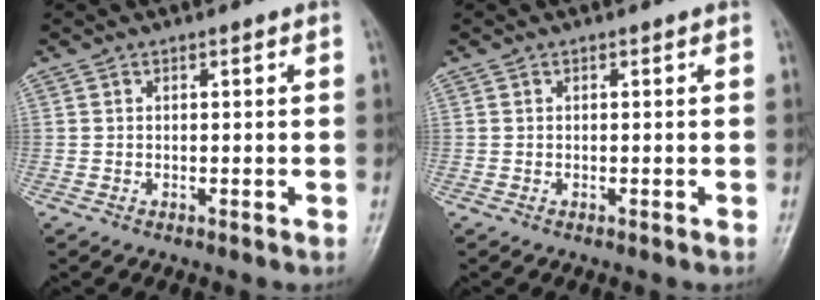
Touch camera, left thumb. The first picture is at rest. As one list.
[{"total": 0.0}]